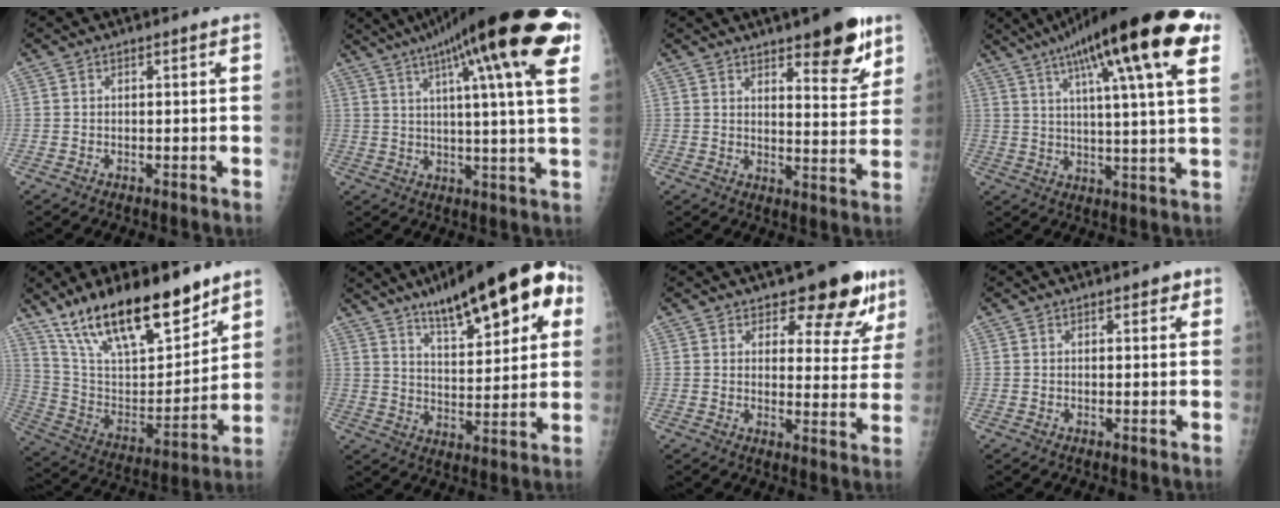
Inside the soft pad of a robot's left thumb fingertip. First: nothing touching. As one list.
[{"total": 25.0, "force": [12.4, 3.7, 21.4], "torque": [-0.318, -0.003, 0.169]}, {"total": 11.6, "force": [7.3, 3.8, 8.2], "torque": [-0.074, -0.044, 0.100]}, {"total": 23.8, "force": [12.0, 3.9, 20.2], "torque": [-0.311, -0.006, 0.176]}, {"total": 23.6, "force": [16.8, 8.3, 14.3], "torque": [-0.207, -0.066, 0.302]}, {"total": 21.3, "force": [11.0, 7.2, 16.7], "torque": [-0.203, -0.021, 0.163]}, {"total": 12.4, "force": [9.3, 5.0, 6.6], "torque": [-0.032, -0.070, 0.118]}, {"total": 1.5, "force": [1.0, 1.0, 0.7], "torque": [0.008, -0.002, 0.009]}]